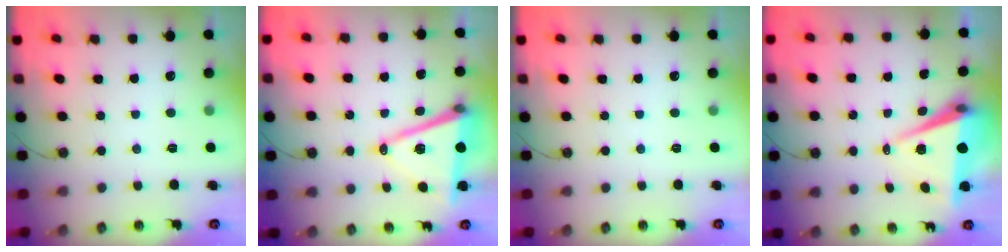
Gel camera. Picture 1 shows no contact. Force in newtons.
{"total": 14.6, "press": 14.1, "slide": 3.8}
{"total": 0.0}
{"total": 7.2, "press": 5.8, "slide": 4.2}